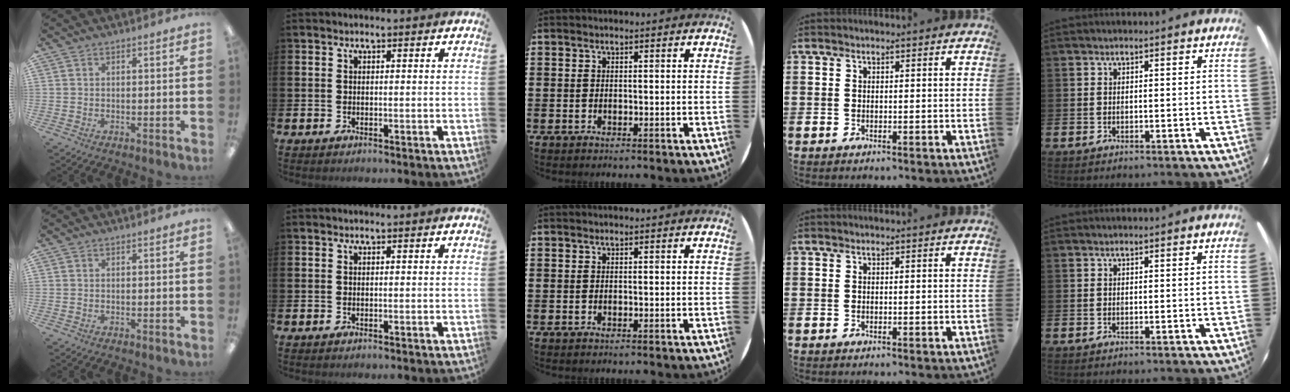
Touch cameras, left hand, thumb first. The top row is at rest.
{}